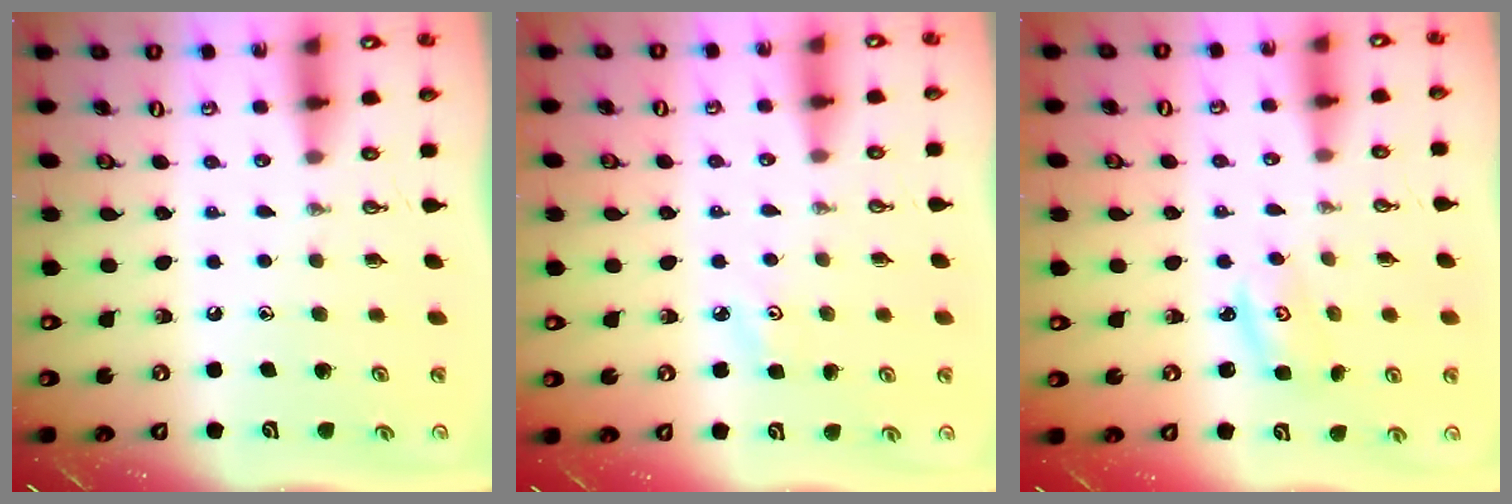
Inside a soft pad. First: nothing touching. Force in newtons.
{"total": 3.0, "press": 3.0, "slide": 0.5}
{"total": 2.7, "press": 2.7, "slide": 0.4}